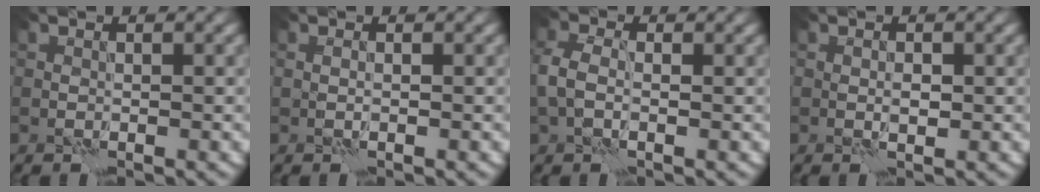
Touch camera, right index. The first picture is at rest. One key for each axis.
{"total": 0.5, "fx": 0.0, "fy": 0.1, "fz": 0.5, "tx": -0.012, "ty": -0.001, "tz": 0.001}
{"total": 3.1, "fx": -0.2, "fy": 2.1, "fz": 2.3, "tx": -0.060, "ty": 0.006, "tz": -0.011}
{"total": 1.2, "fx": 0.0, "fy": 0.6, "fz": 1.0, "tx": -0.020, "ty": -0.001, "tz": 0.002}